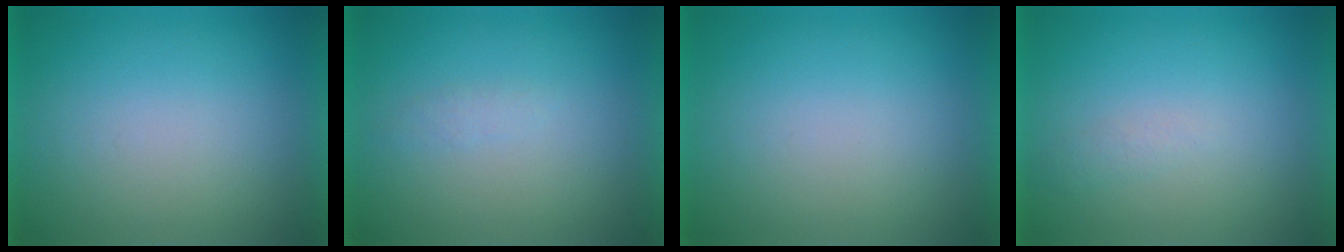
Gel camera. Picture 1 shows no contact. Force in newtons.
{"total": 1.2}
{"total": 0.0}
{"total": 1.2}